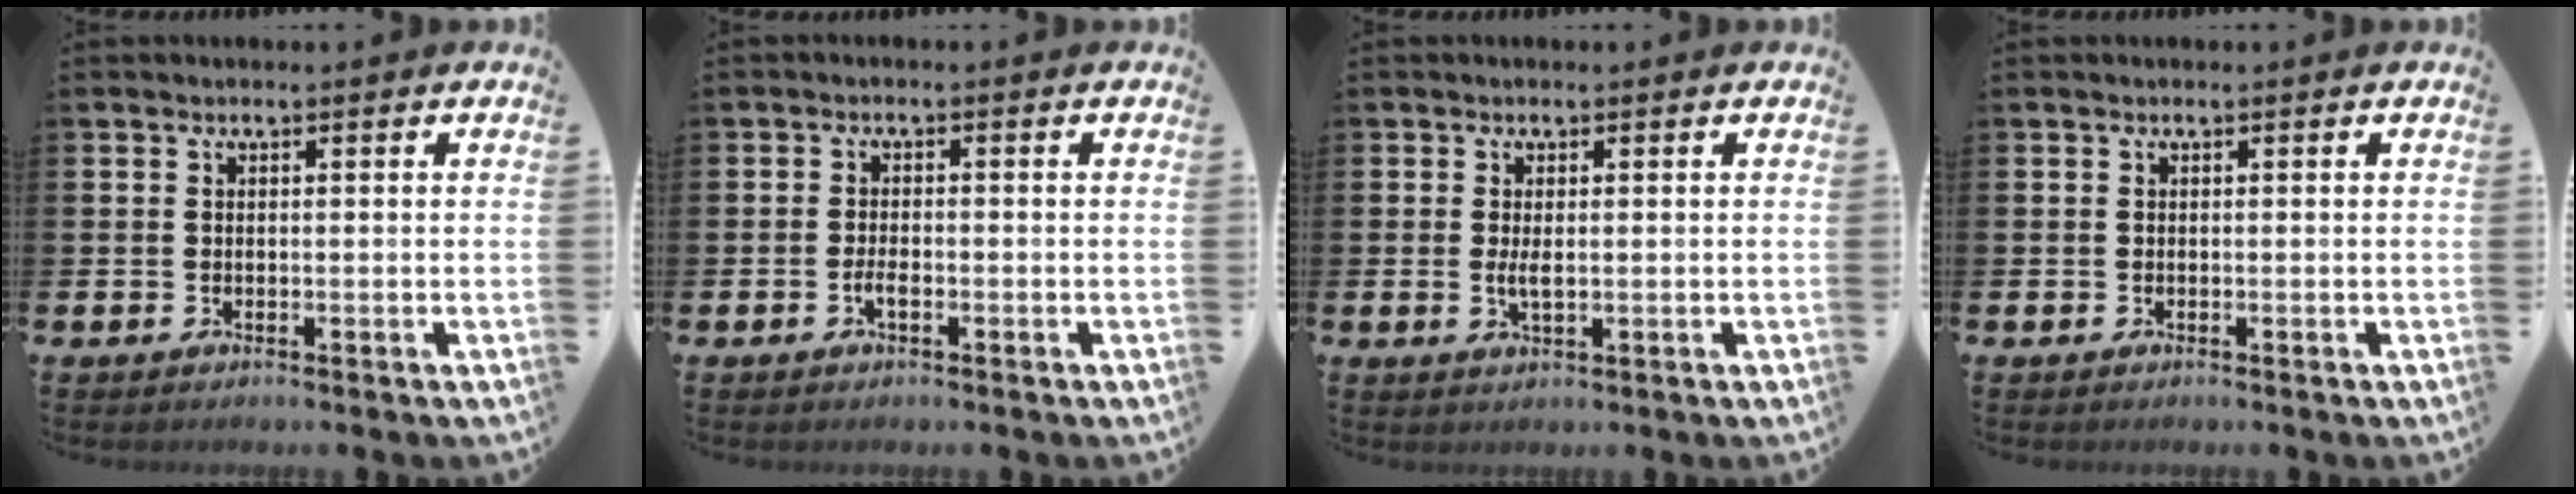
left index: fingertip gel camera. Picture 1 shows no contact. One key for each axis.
{"total": 1.7, "fx": -0.7, "fy": 0.7, "fz": 1.4, "tx": -0.028, "ty": 0.000, "tz": -0.013}
{"total": 2.1, "fx": 0.1, "fy": 0.7, "fz": 1.9, "tx": -0.030, "ty": -0.003, "tz": 0.000}
{"total": 0.0}